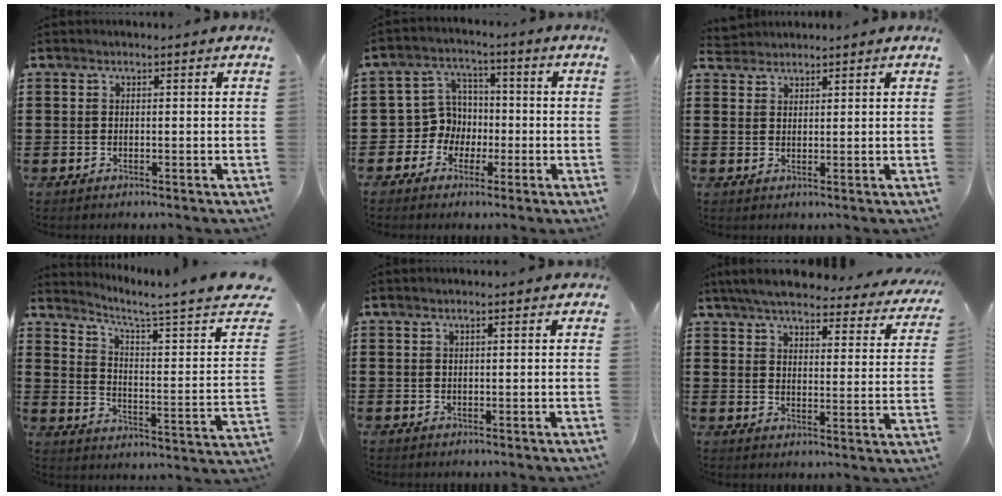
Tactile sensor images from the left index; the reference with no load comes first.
{"total": 6.1, "force": [-1.1, 5.9, 1.2], "torque": [-0.055, 0.006, -0.024]}
{"total": 1.7, "force": [1.7, 0.4, -0.2], "torque": [-0.002, 0.002, 0.034]}
{"total": 3.6, "force": [2.1, -0.8, 2.8], "torque": [-0.068, -0.030, 0.022]}
{"total": 0.9, "force": [0.1, 0.1, 0.9], "torque": [-0.017, 0.002, 0.001]}
{"total": 5.5, "force": [5.1, 0.4, 2.0], "torque": [-0.063, -0.033, 0.085]}